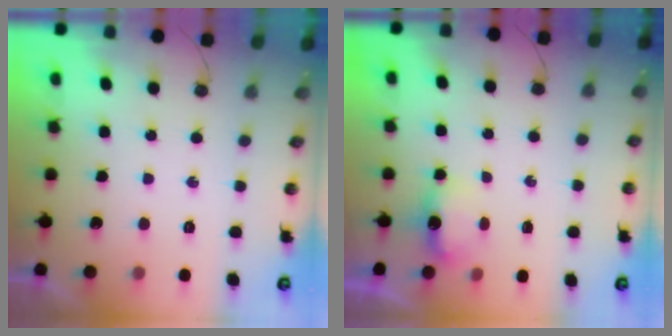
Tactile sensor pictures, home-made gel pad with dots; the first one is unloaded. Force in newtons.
{"total": 3.5, "press": 3.3, "slide": 1.0}